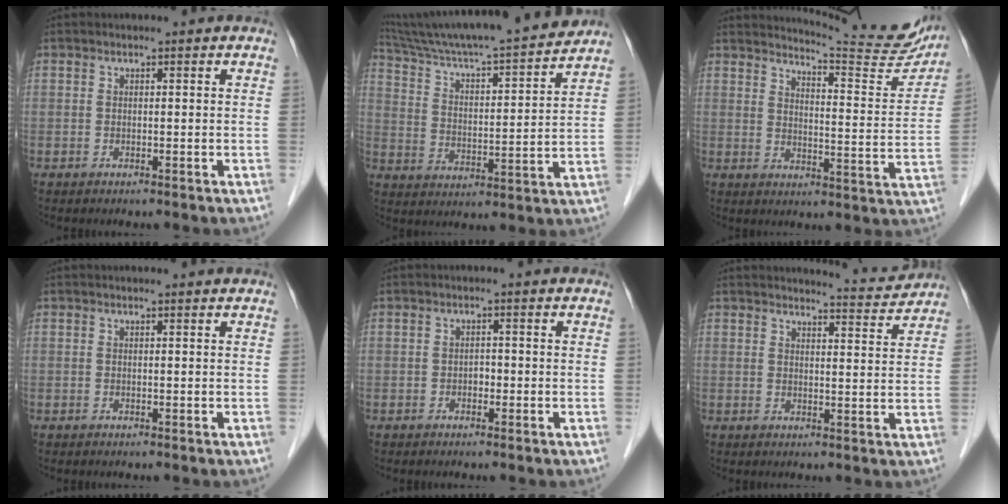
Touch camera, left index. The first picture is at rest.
{"total": 21.4, "force": [19.5, 0.0, 8.9], "torque": [-0.154, -0.009, 0.298]}
{"total": 15.8, "force": [15.3, 0.5, 4.2], "torque": [-0.061, -0.073, 0.179]}
{"total": 0.7, "force": [0.7, -0.1, 0.1], "torque": [-0.009, -0.002, 0.008]}
{"total": 0.9, "force": [-0.4, 0.6, 0.6], "torque": [-0.007, 0.004, -0.008]}
{"total": 5.2, "force": [5.1, -0.4, -0.5], "torque": [-0.009, -0.018, 0.064]}